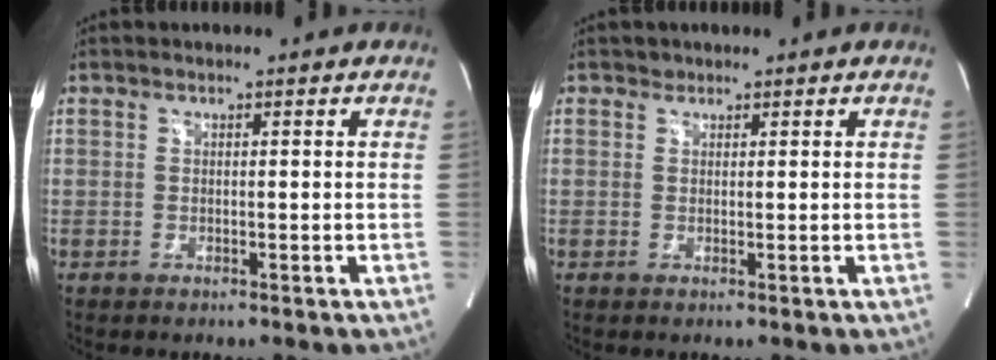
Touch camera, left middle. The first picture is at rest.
{"total": 0.7, "force": [0.6, 0.4, -0.1], "torque": [0.001, -0.003, 0.008]}